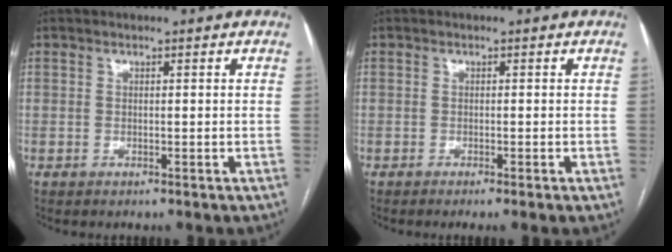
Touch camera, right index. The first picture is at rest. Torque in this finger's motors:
{"motor_torque": [0.03, -1.30, 0.39, 0.05]}